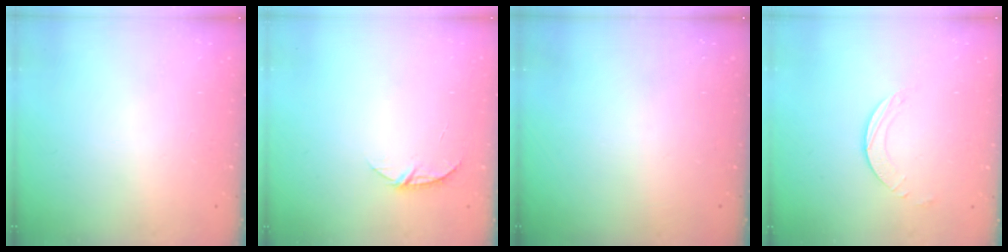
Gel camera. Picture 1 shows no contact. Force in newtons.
{"total": 5.4, "press": 5.4, "slide": 0.6}
{"total": 0.0}
{"total": 2.0, "press": 1.9, "slide": 0.3}